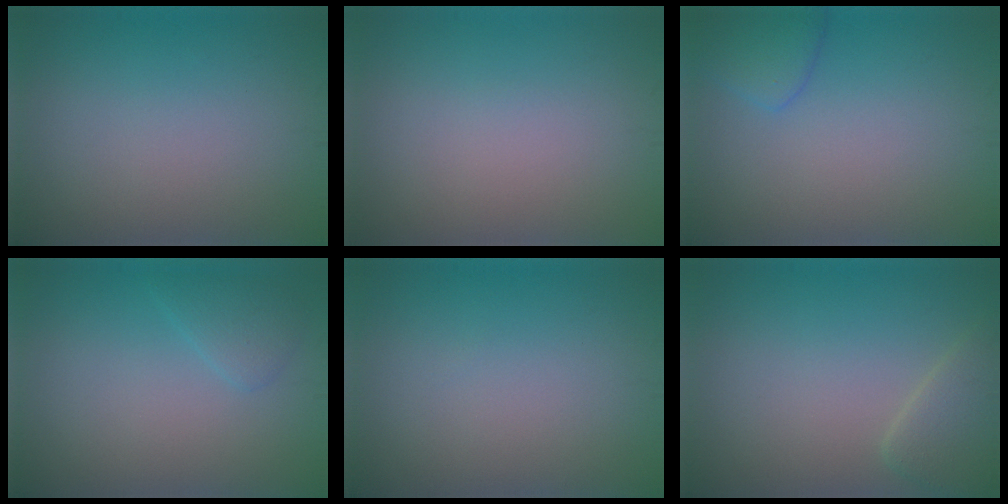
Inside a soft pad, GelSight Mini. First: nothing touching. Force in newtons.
{"total": 0.0}
{"total": 2.4, "press": 2.4, "slide": 0.2}
{"total": 1.6, "press": 1.6, "slide": 0.1}
{"total": 0.0}
{"total": 2.4, "press": 2.4, "slide": 0.2}